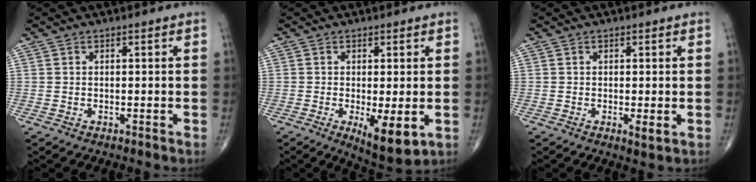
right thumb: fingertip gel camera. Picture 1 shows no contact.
{"total": 7.8, "force": [-1.9, 2.5, 7.2], "torque": [-0.110, -0.024, -0.023]}
{"total": 1.9, "force": [-0.2, 0.5, 1.8], "torque": [-0.033, -0.008, -0.004]}